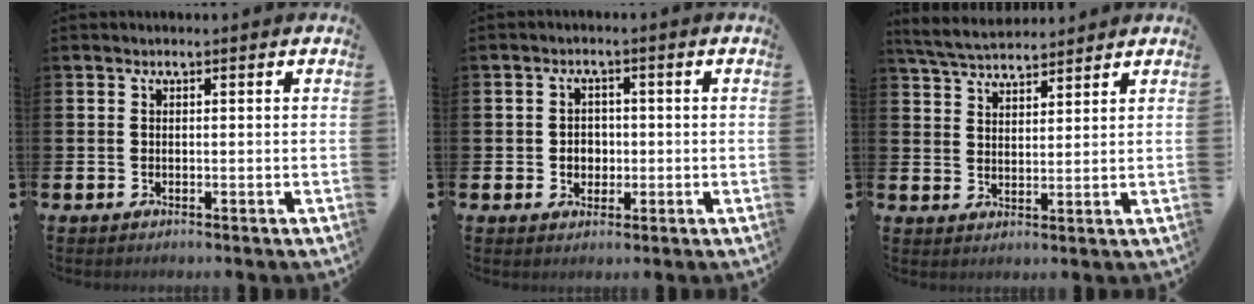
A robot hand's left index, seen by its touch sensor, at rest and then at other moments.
{"total": 2.6, "force": [-0.3, 2.4, 1.0], "torque": [-0.003, -0.001, -0.015]}
{"total": 5.2, "force": [5.0, 0.8, 1.0], "torque": [-0.037, -0.021, 0.091]}